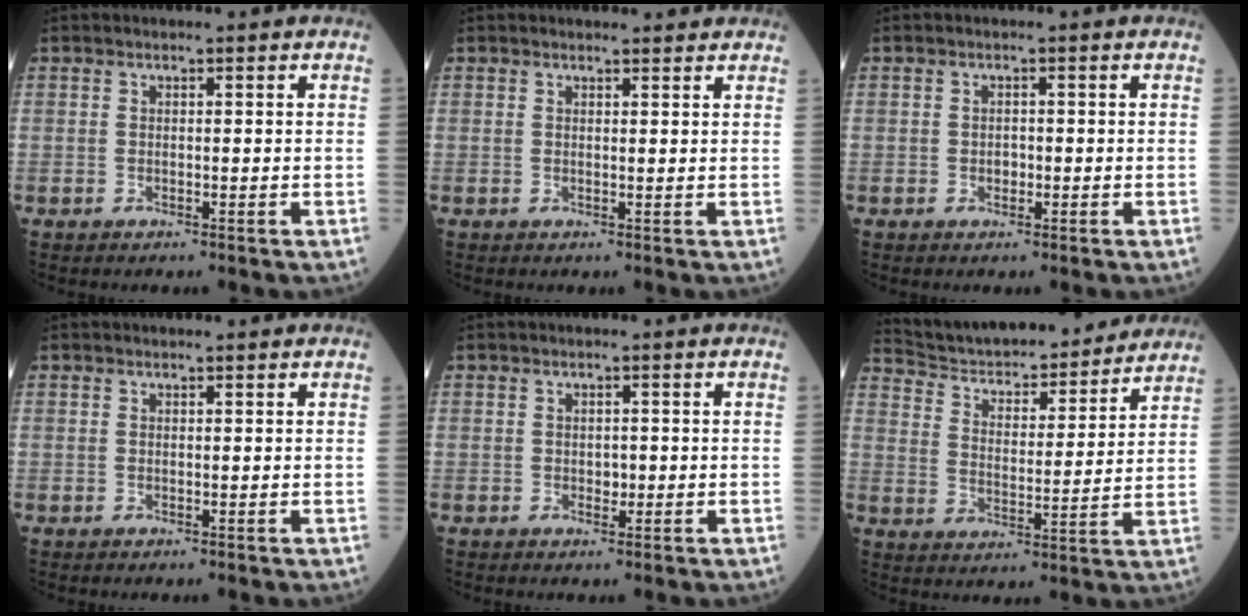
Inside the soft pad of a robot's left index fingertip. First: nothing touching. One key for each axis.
{"total": 3.0, "fx": 2.9, "fy": 0.6, "fz": 0.6, "tx": -0.012, "ty": 0.006, "tz": 0.031}
{"total": 1.1, "fx": -0.3, "fy": 0.8, "fz": 0.7, "tx": -0.013, "ty": 0.002, "tz": -0.004}
{"total": 0.7, "fx": 0.7, "fy": 0.0, "fz": 0.1, "tx": -0.008, "ty": 0.002, "tz": 0.009}
{"total": 1.2, "fx": -0.1, "fy": 0.9, "fz": 0.8, "tx": -0.013, "ty": 0.001, "tz": -0.001}
{"total": 21.1, "fx": 19.6, "fy": 3.9, "fz": 6.8, "tx": -0.108, "ty": 0.004, "tz": 0.283}